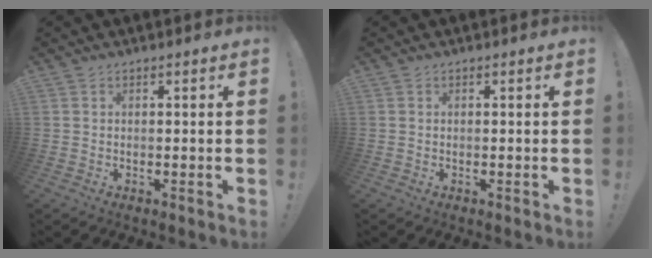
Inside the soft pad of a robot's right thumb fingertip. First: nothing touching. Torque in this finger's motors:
{"motor_torque": [0.01, -0.01, 0.06, -0.03, -0.03]}